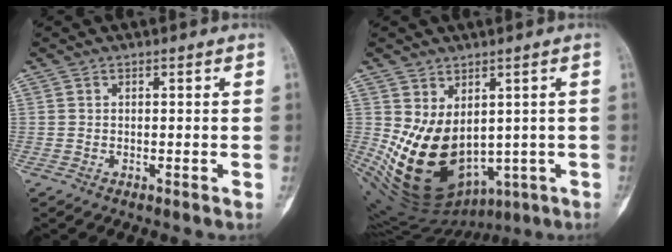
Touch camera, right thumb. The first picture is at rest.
{"total": 16.0, "force": [-0.5, 11.1, 11.5], "torque": [-0.175, -0.019, 0.034]}